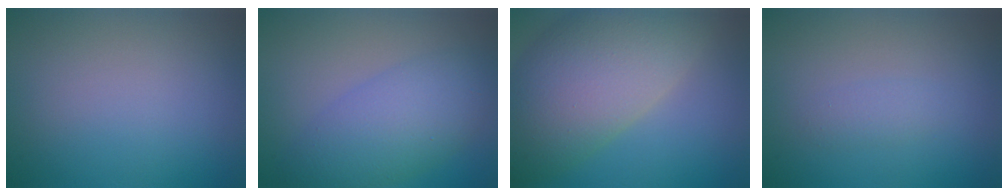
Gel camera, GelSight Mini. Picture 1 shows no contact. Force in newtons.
{"total": 5.9, "press": 5.9, "slide": 0.1}
{"total": 12.6, "press": 12.5, "slide": 1.0}
{"total": 1.2, "press": 1.2, "slide": 0.1}